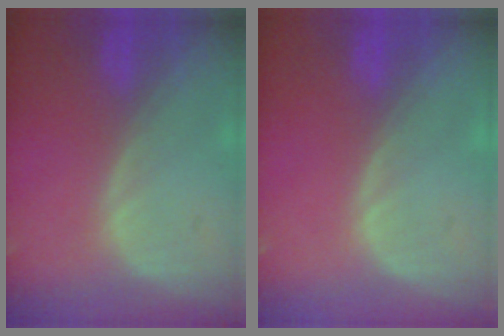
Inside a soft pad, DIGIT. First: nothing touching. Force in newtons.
{"total": 0.0}